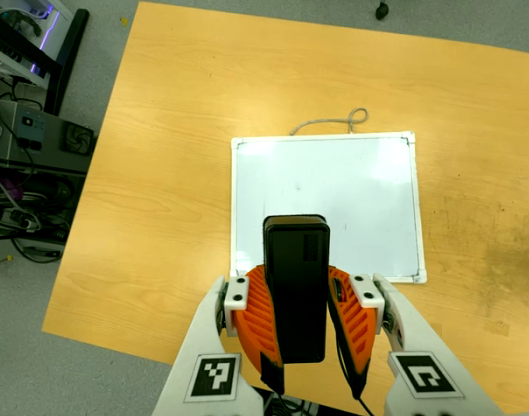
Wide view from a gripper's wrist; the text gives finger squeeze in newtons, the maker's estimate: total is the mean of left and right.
{"total": 10.4, "left": 8.9, "right": 11.9}